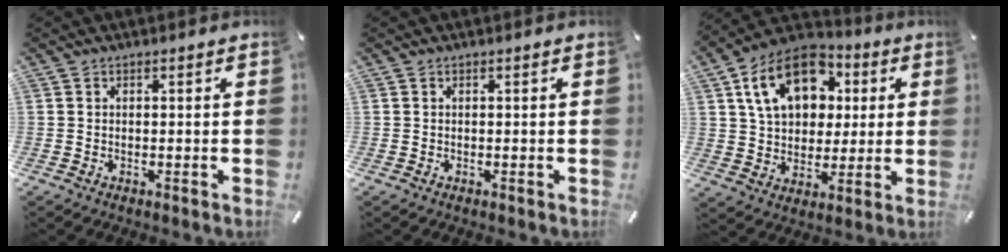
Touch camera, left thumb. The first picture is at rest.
{"total": 0.0}
{"total": 16.5, "force": [6.4, 12.1, 9.1], "torque": [-0.161, -0.005, 0.121]}